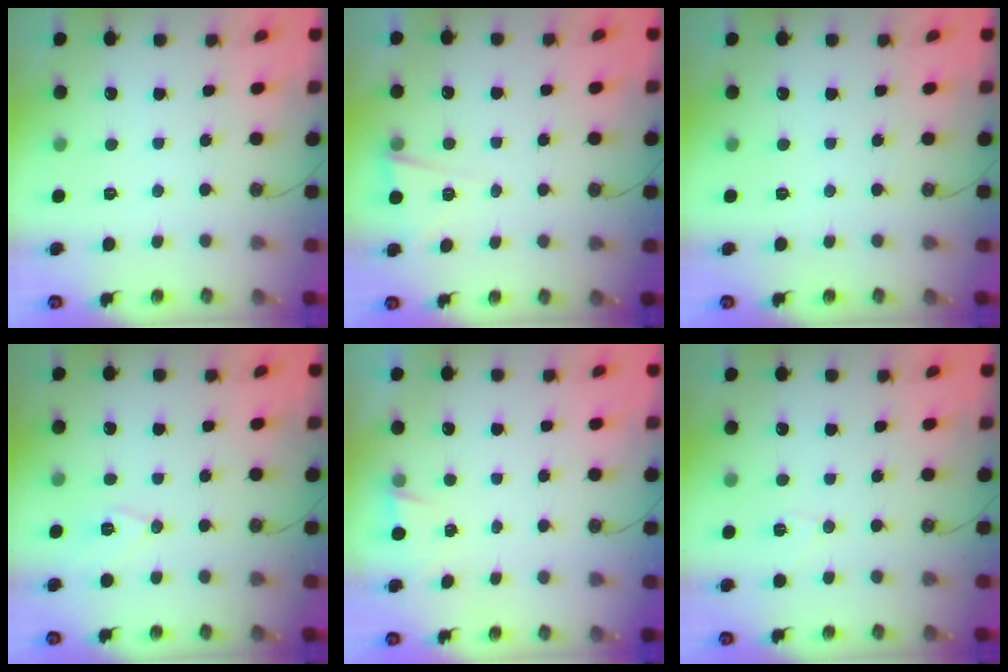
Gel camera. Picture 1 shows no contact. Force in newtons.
{"total": 2.8, "press": 2.4, "slide": 1.4}
{"total": 0.0}
{"total": 7.8, "press": 6.8, "slide": 3.9}
{"total": 1.5, "press": 0.9, "slide": 1.2}
{"total": 6.0, "press": 6.0, "slide": 1.0}